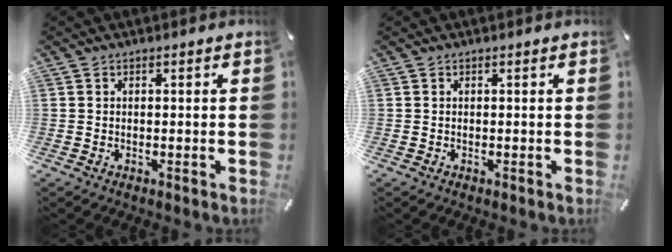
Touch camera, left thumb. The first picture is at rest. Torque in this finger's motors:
{"motor_torque": [0.00, 0.00, 0.00, 0.00, 0.00]}